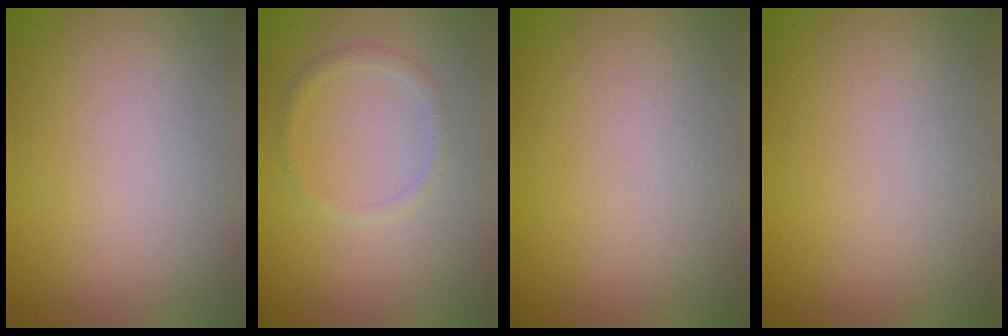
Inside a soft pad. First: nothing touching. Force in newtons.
{"total": 1.0, "press": 1.0, "slide": 0.1}
{"total": 0.0}
{"total": 0.0}